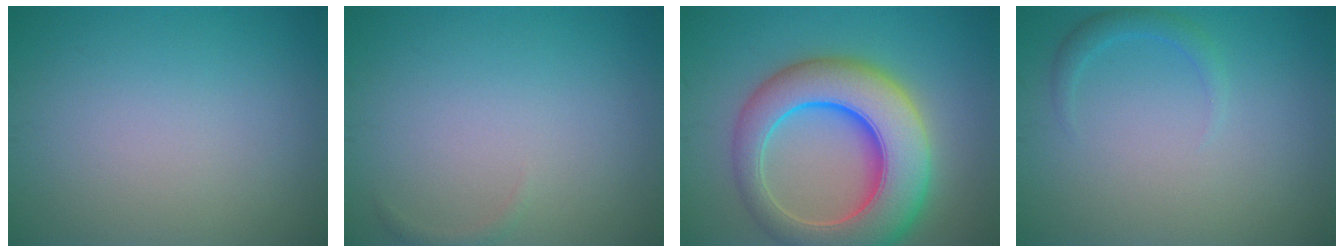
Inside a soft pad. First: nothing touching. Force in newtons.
{"total": 0.6, "press": 0.6, "slide": 0.1}
{"total": 11.4, "press": 11.4, "slide": 0.4}
{"total": 1.4, "press": 1.4, "slide": 0.1}